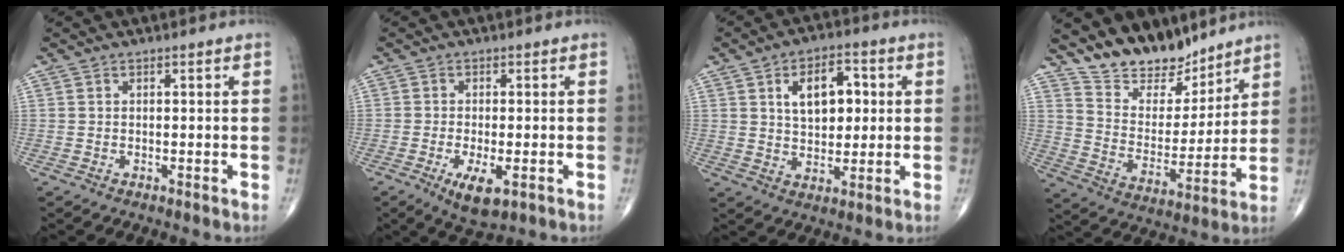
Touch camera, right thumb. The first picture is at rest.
{"total": 6.2, "force": [-2.5, 2.2, 5.2], "torque": [-0.091, -0.013, -0.037]}
{"total": 10.1, "force": [2.5, 6.1, 7.6], "torque": [-0.090, -0.001, 0.040]}
{"total": 13.6, "force": [11.4, 6.1, 4.2], "torque": [-0.034, -0.085, 0.208]}